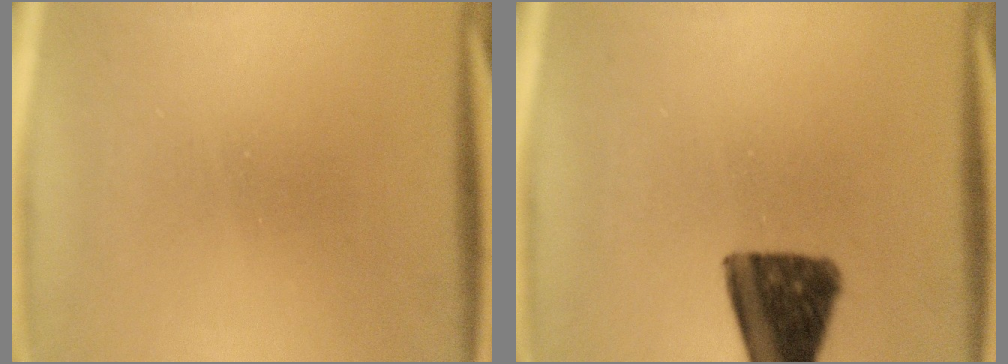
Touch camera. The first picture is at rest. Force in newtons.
{"total": 14.4}